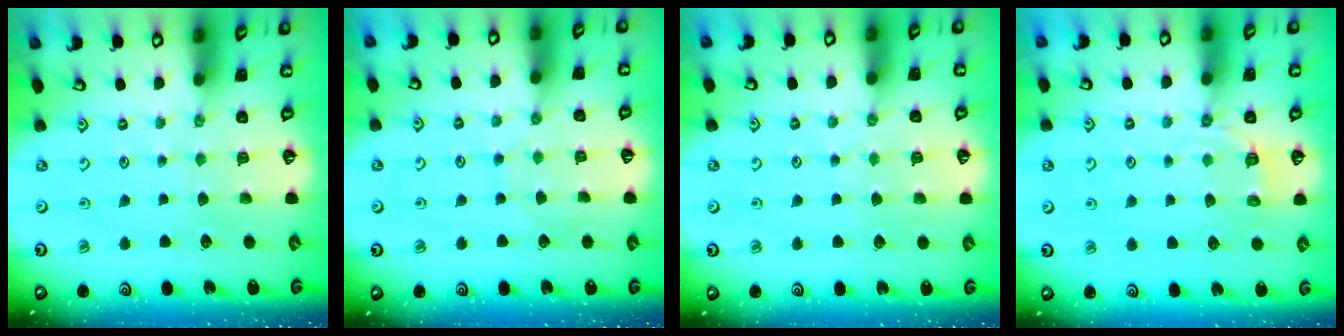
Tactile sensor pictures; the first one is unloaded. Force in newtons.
{"total": 4.7, "press": 4.7, "slide": 0.4}
{"total": 4.0, "press": 3.9, "slide": 0.6}
{"total": 3.7, "press": 2.9, "slide": 2.2}